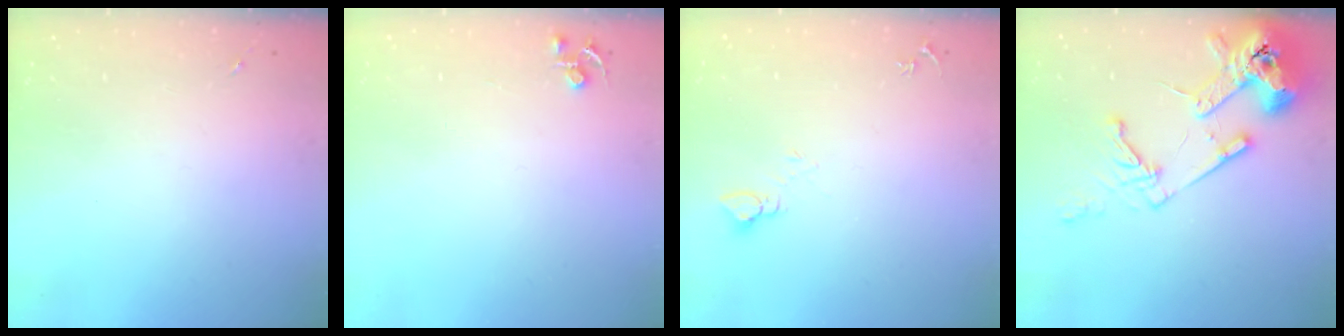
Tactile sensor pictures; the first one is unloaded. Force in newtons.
{"total": 4.5, "press": 4.4, "slide": 0.5}
{"total": 3.7, "press": 3.7, "slide": 0.3}
{"total": 16.7, "press": 16.5, "slide": 2.2}